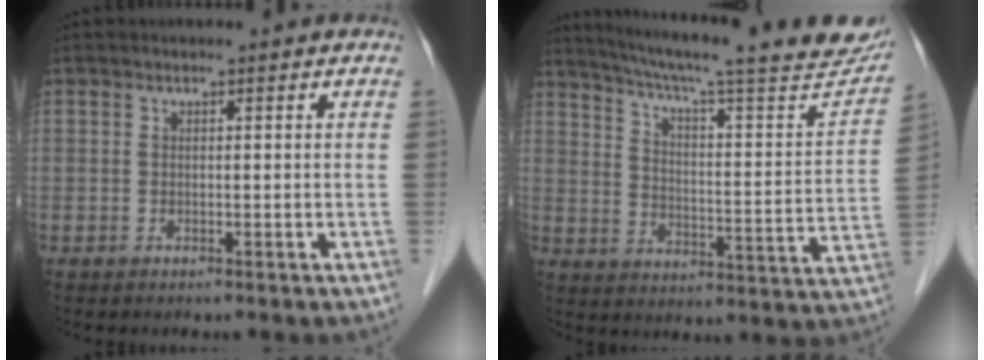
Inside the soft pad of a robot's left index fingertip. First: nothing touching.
{"total": 27.2, "force": [23.4, 2.7, 13.6], "torque": [-0.207, -0.042, 0.300]}